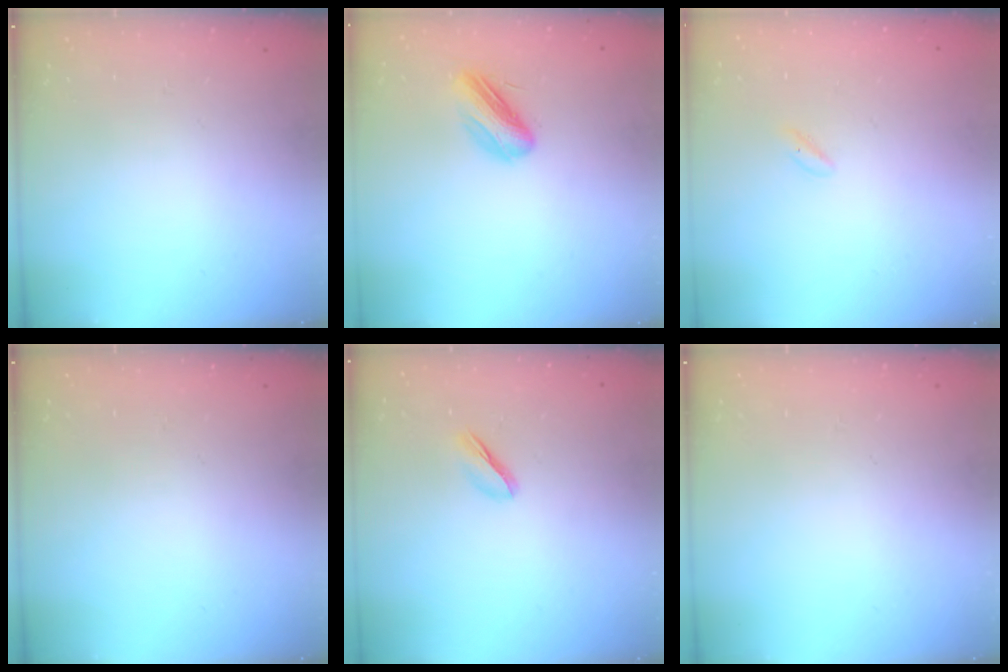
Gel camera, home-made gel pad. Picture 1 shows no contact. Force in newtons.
{"total": 7.0, "press": 7.0, "slide": 0.9}
{"total": 1.2, "press": 0.9, "slide": 0.8}
{"total": 0.0}
{"total": 3.1, "press": 3.0, "slide": 0.9}
{"total": 0.0}